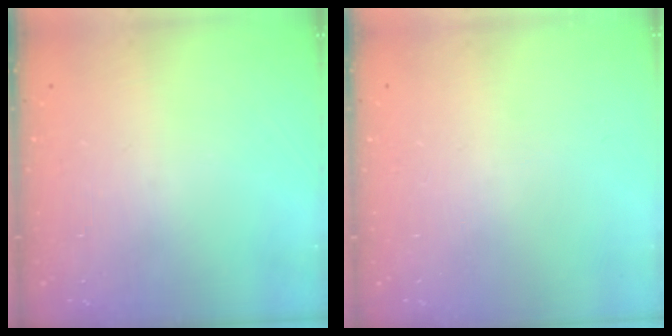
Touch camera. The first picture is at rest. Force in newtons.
{"total": 0.0}